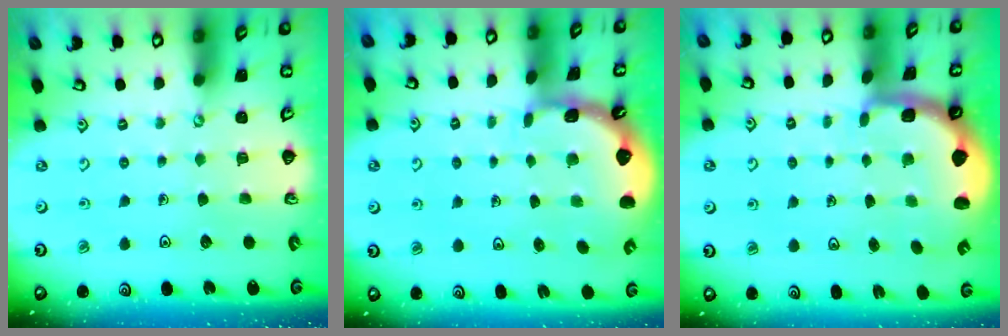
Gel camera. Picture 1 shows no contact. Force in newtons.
{"total": 1.5, "press": 1.5, "slide": 0.2}
{"total": 2.4, "press": 2.1, "slide": 1.2}